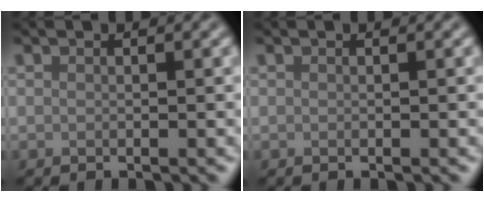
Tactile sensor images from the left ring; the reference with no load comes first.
{"total": 0.0}